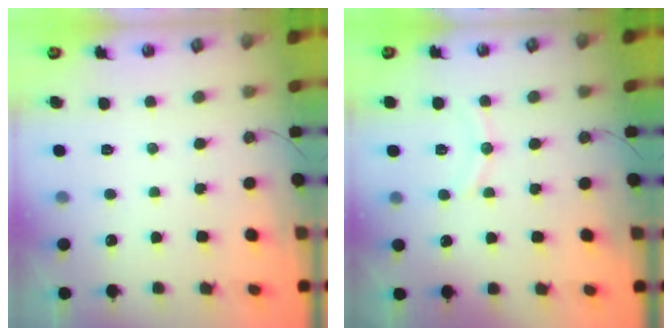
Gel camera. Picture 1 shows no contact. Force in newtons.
{"total": 6.7, "press": 6.4, "slide": 1.9}